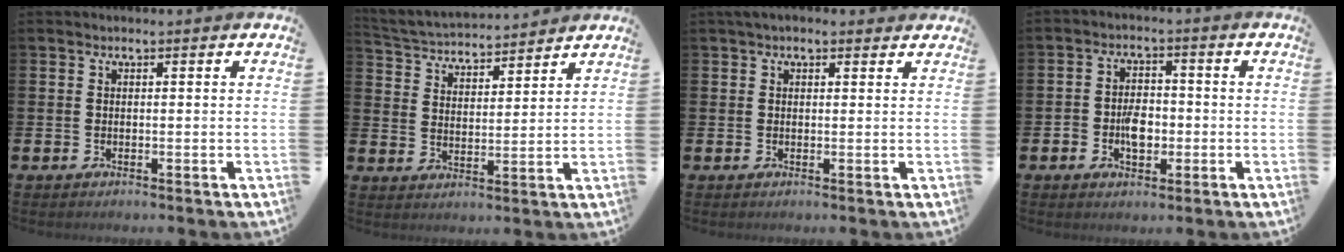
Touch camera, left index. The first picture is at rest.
{"total": 4.1, "force": [4.0, 0.8, -0.1], "torque": [-0.022, -0.029, 0.068]}
{"total": 1.6, "force": [1.3, 0.7, 0.6], "torque": [-0.003, 0.002, 0.020]}
{"total": 4.0, "force": [-1.1, 2.8, 2.8], "torque": [-0.038, -0.001, -0.024]}